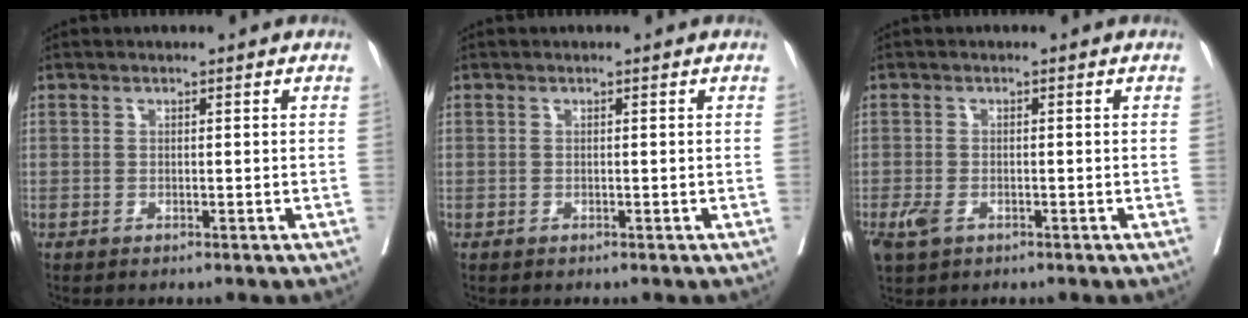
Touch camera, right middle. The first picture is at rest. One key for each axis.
{"total": 0.5, "fx": 0.5, "fy": -0.2, "fz": -0.1, "tx": -0.004, "ty": -0.001, "tz": 0.006}
{"total": 3.2, "fx": -1.6, "fy": 1.8, "fz": 2.1, "tx": -0.046, "ty": -0.005, "tz": -0.022}